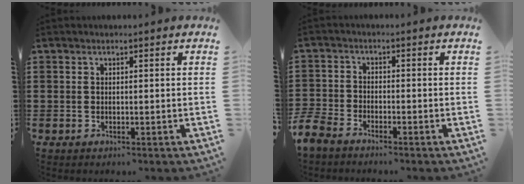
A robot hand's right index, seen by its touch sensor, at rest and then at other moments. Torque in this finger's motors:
{"motor_torque": [0.03, 1.13, 0.34, 0.10]}